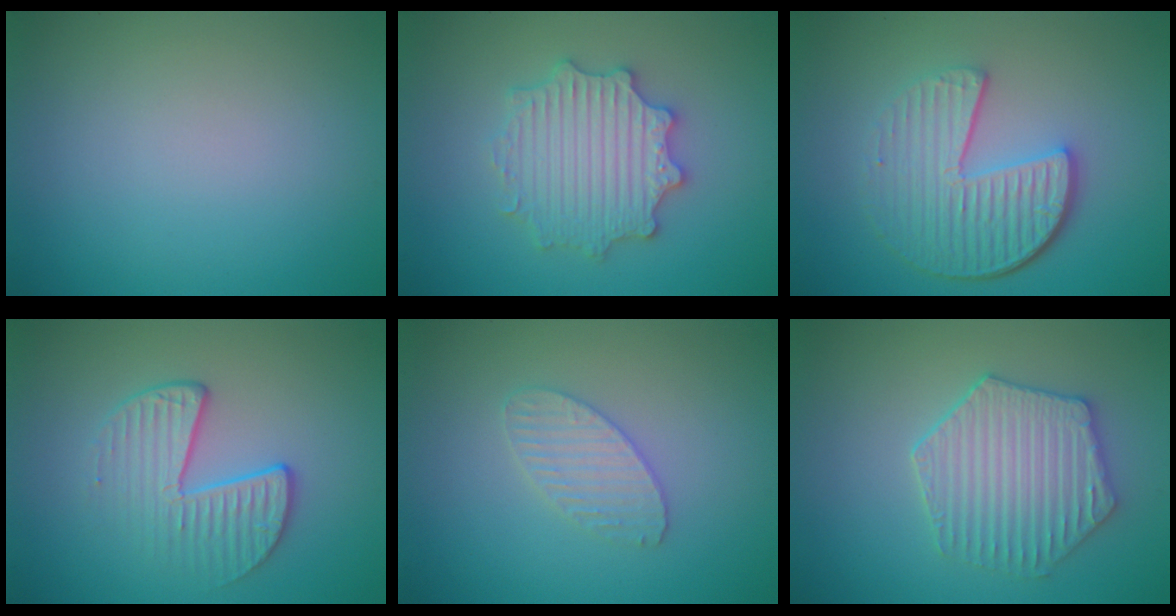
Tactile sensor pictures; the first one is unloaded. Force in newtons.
{"total": 5.4, "press": 5.3, "slide": 0.9}
{"total": 6.1, "press": 4.3, "slide": 4.3}
{"total": 3.5, "press": 2.9, "slide": 2.0}
{"total": 2.3, "press": 2.3, "slide": 0.2}
{"total": 4.7, "press": 4.2, "slide": 2.1}